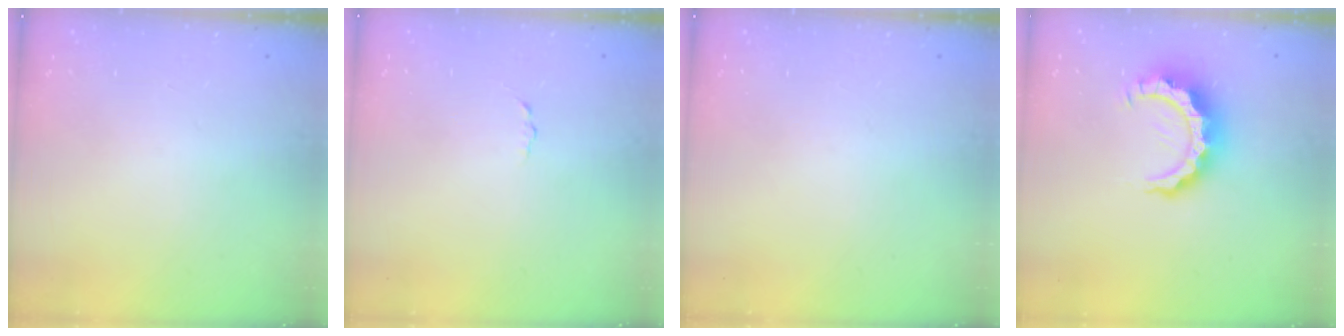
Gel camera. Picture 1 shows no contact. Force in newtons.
{"total": 1.6, "press": 1.6, "slide": 0.1}
{"total": 0.0}
{"total": 10.3, "press": 10.3, "slide": 0.7}